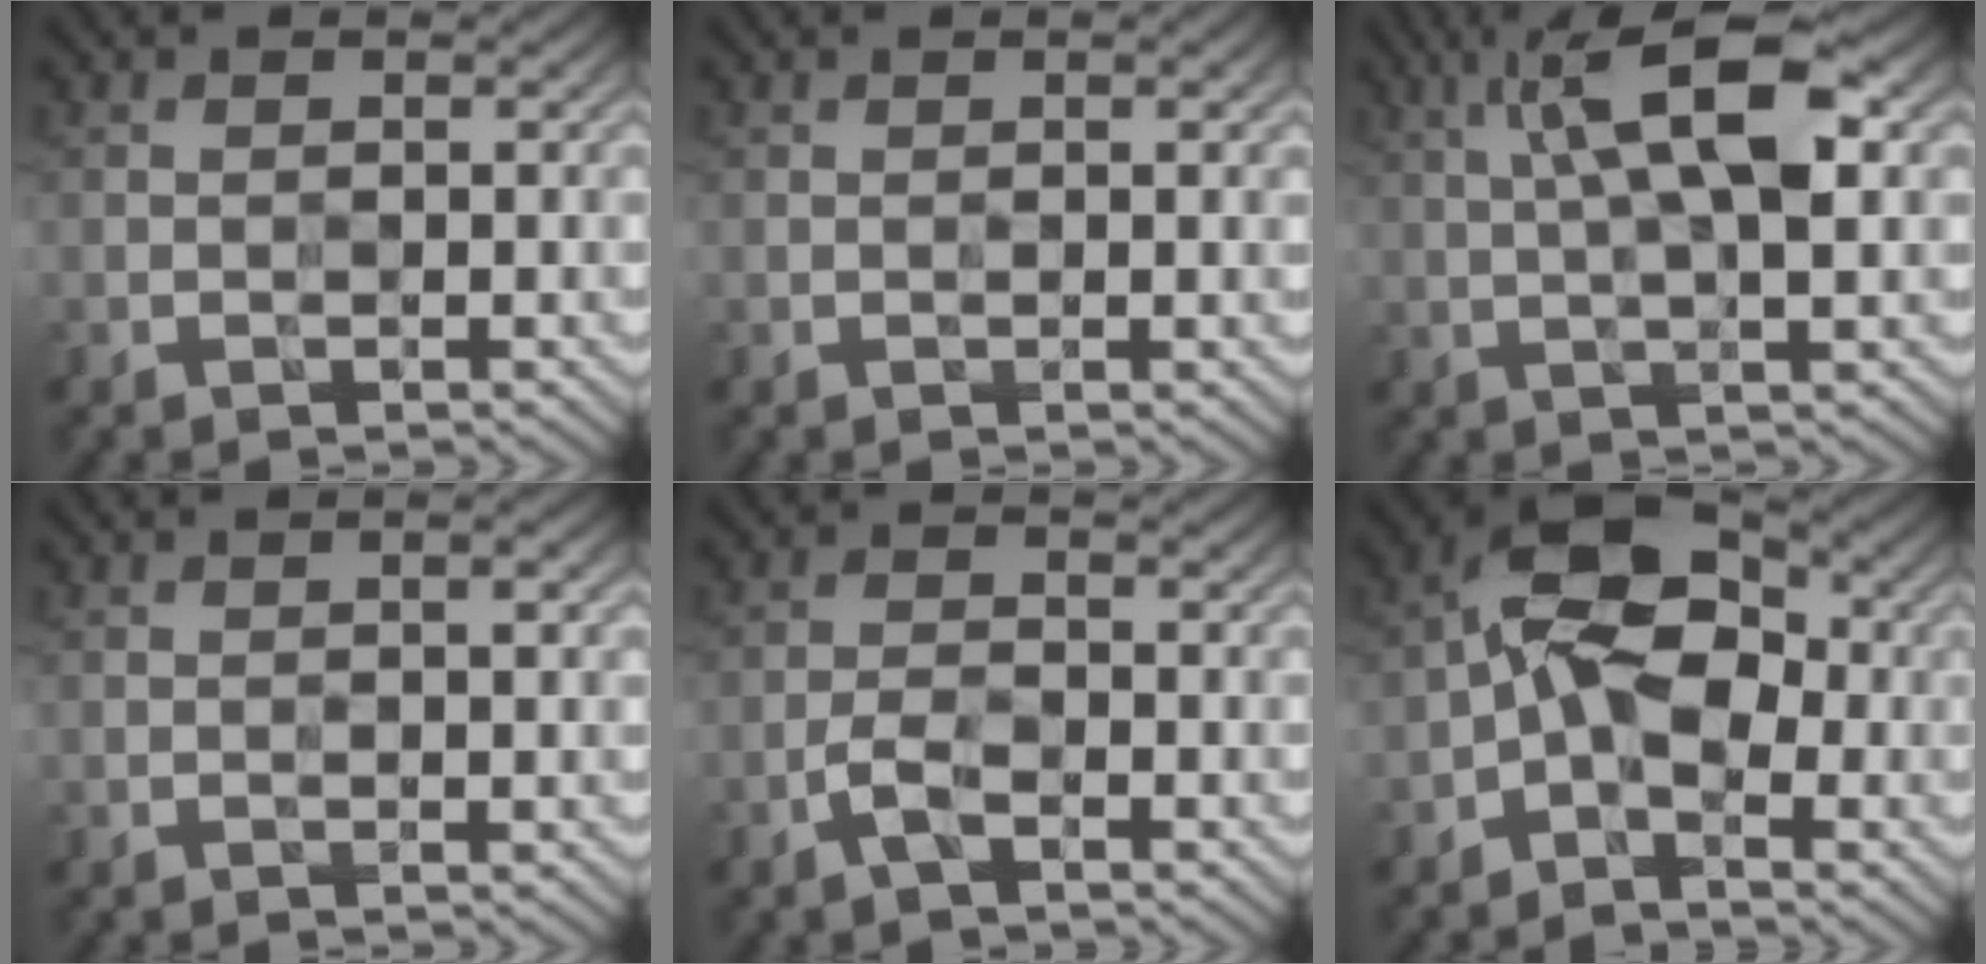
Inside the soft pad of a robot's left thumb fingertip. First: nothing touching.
{"total": 1.1, "force": [0.4, 0.0, 1.0], "torque": [-0.019, 0.000, 0.005]}
{"total": 9.5, "force": [2.8, 2.5, 8.8], "torque": [-0.159, 0.016, 0.042]}
{"total": 1.5, "force": [0.3, 0.1, 1.5], "torque": [-0.026, 0.002, 0.003]}
{"total": 2.8, "force": [-1.6, 1.1, 2.0], "torque": [-0.049, 0.003, -0.041]}
{"total": 8.2, "force": [-1.4, 4.8, 6.5], "torque": [-0.125, 0.019, -0.042]}